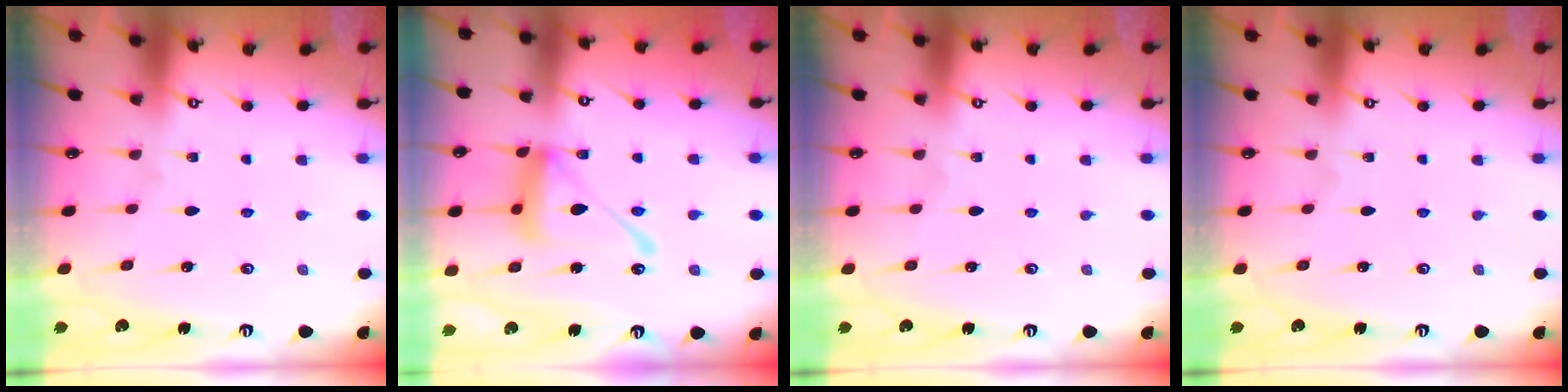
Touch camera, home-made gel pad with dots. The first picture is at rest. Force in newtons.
{"total": 14.4, "press": 14.4, "slide": 1.4}
{"total": 0.0}
{"total": 0.0}